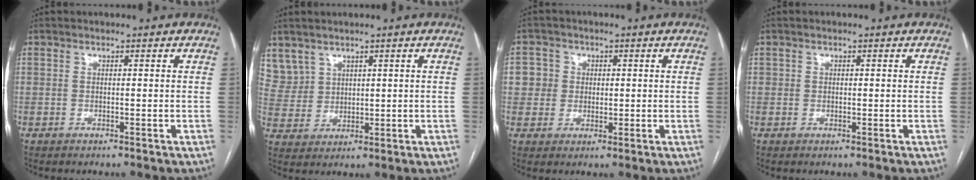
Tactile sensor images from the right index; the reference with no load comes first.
{"total": 6.7, "force": [4.6, 4.9, 0.5], "torque": [-0.019, 0.016, 0.111]}
{"total": 4.4, "force": [0.9, 4.3, 0.3], "torque": [0.008, 0.011, 0.017]}
{"total": 0.7, "force": [0.3, 0.7, 0.2], "torque": [0.005, 0.000, 0.002]}